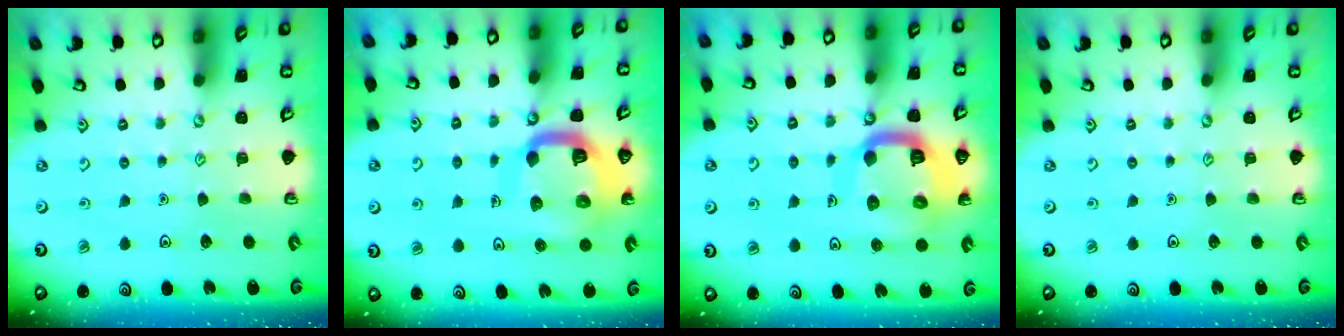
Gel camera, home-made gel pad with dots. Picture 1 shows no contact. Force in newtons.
{"total": 13.6, "press": 13.5, "slide": 1.6}
{"total": 15.6, "press": 15.5, "slide": 1.8}
{"total": 0.0}